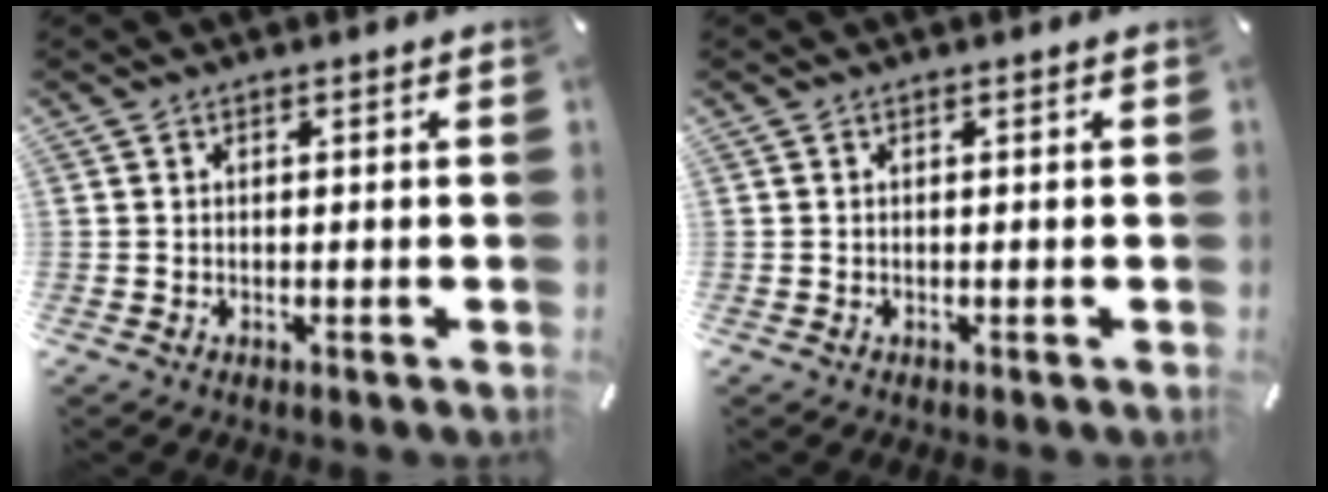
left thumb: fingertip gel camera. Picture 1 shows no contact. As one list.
[{"total": 0.0}]